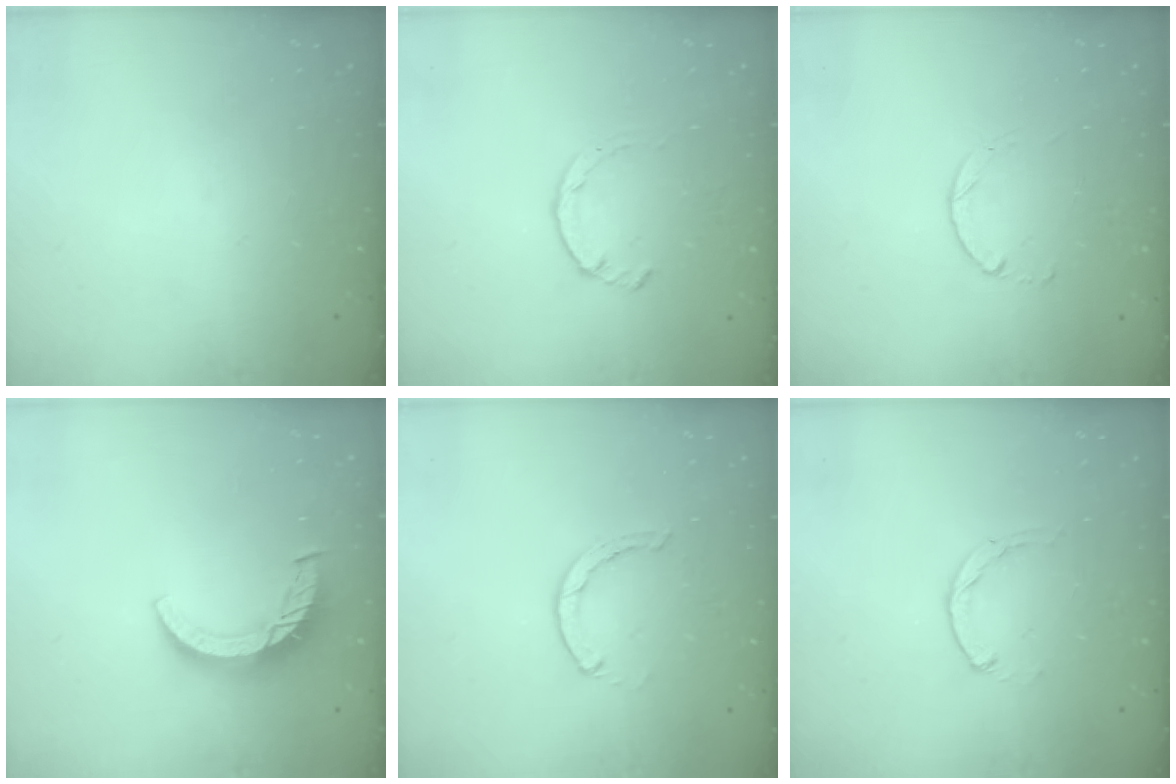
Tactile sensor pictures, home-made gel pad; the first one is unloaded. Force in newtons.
{"total": 2.8, "press": 2.8, "slide": 0.4}
{"total": 1.8, "press": 1.8, "slide": 0.2}
{"total": 9.3, "press": 9.3, "slide": 0.5}
{"total": 1.3, "press": 1.2, "slide": 0.3}
{"total": 1.1, "press": 1.1, "slide": 0.2}